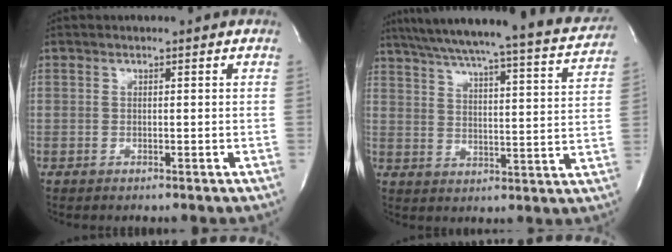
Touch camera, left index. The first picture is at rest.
{"total": 24.7, "force": [22.5, 1.4, 10.2], "torque": [-0.160, -0.048, 0.283]}